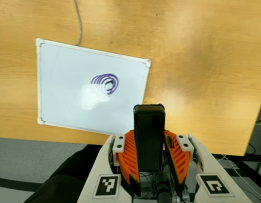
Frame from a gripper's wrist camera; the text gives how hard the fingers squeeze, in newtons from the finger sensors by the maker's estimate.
{"total": 4.6, "left": 3.3, "right": 5.9}